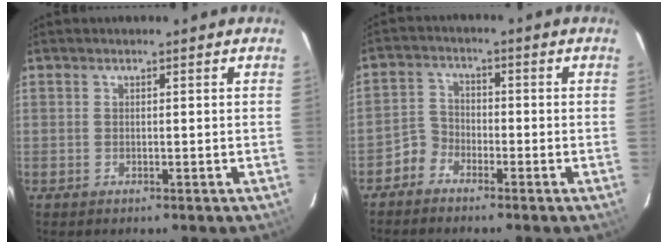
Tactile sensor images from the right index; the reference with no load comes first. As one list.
[{"total": 3.7, "force": [-2.8, 2.5, 0.2], "torque": [-0.002, 0.016, -0.059]}]